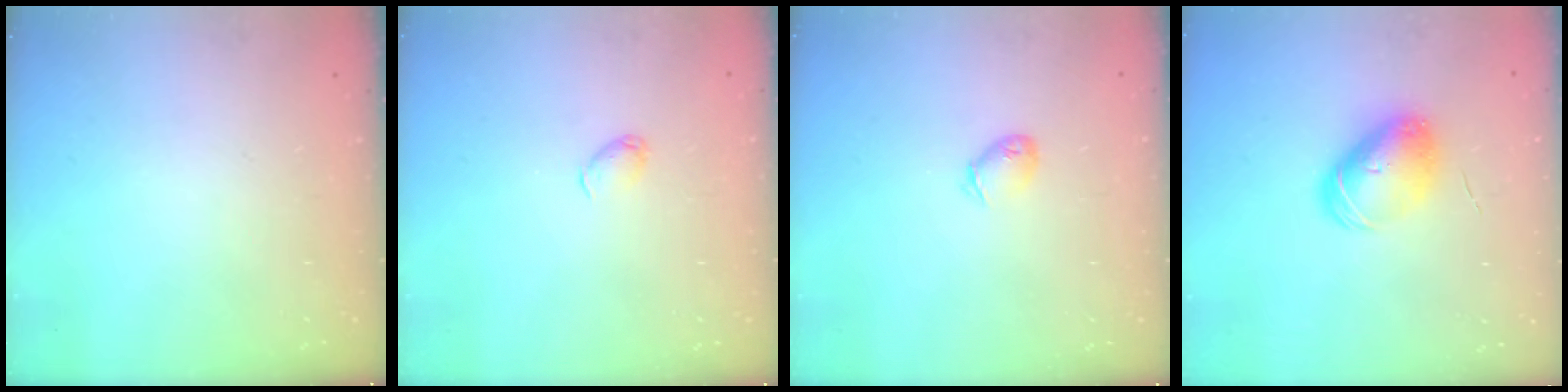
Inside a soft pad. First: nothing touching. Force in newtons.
{"total": 3.1, "press": 3.0, "slide": 0.6}
{"total": 4.6, "press": 4.5, "slide": 0.9}
{"total": 9.0, "press": 9.0, "slide": 0.2}